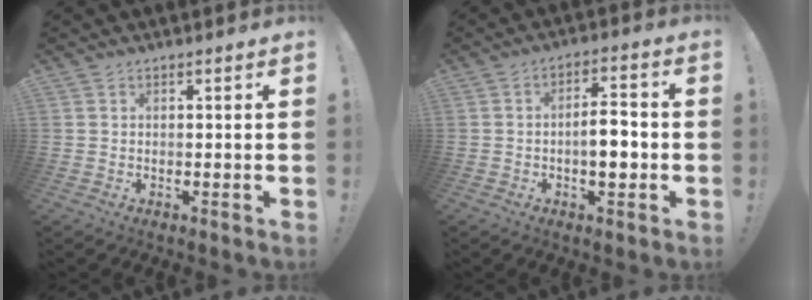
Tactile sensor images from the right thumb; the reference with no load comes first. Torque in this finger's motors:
{"motor_torque": [0.01, 0.26, 0.07, 0.17, 0.10]}